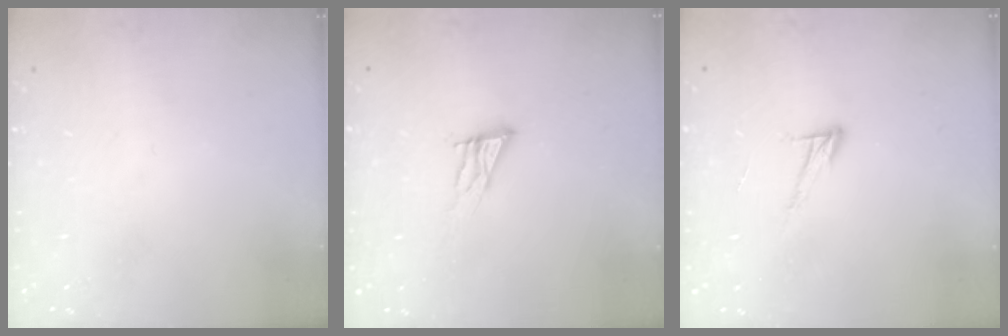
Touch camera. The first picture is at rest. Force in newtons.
{"total": 7.5, "press": 7.5, "slide": 0.3}
{"total": 7.1, "press": 7.0, "slide": 0.4}